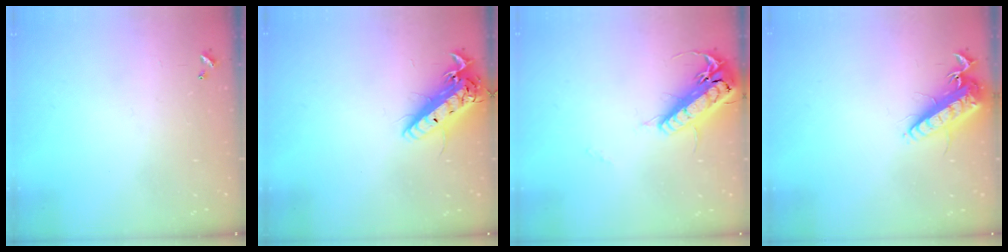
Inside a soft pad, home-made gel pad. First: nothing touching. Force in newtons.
{"total": 17.4, "press": 16.9, "slide": 4.1}
{"total": 19.2, "press": 18.9, "slide": 3.3}
{"total": 15.9, "press": 15.5, "slide": 3.3}